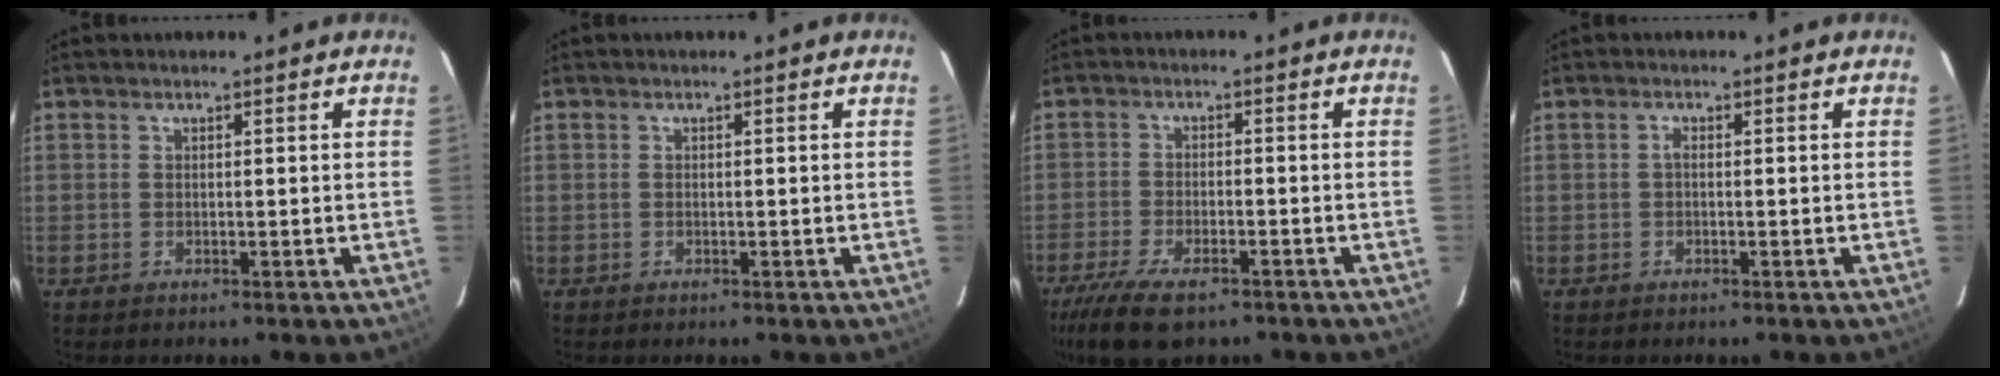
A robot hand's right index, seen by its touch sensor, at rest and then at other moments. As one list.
[{"total": 0.0}, {"total": 11.9, "force": [-8.5, 4.5, 7.1], "torque": [-0.169, -0.034, -0.150]}, {"total": 0.8, "force": [-0.2, 0.4, 0.6], "torque": [-0.013, 0.006, -0.005]}]